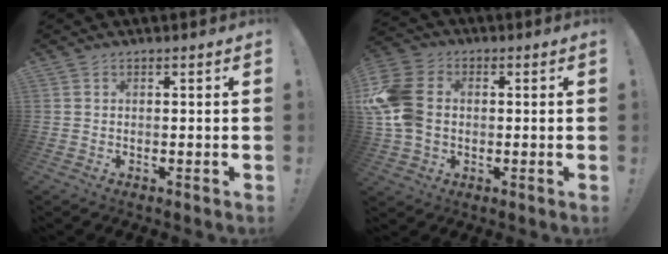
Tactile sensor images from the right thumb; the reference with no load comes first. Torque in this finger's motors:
{"motor_torque": [0.93, 0.90, 1.20, -0.05, 0.39]}